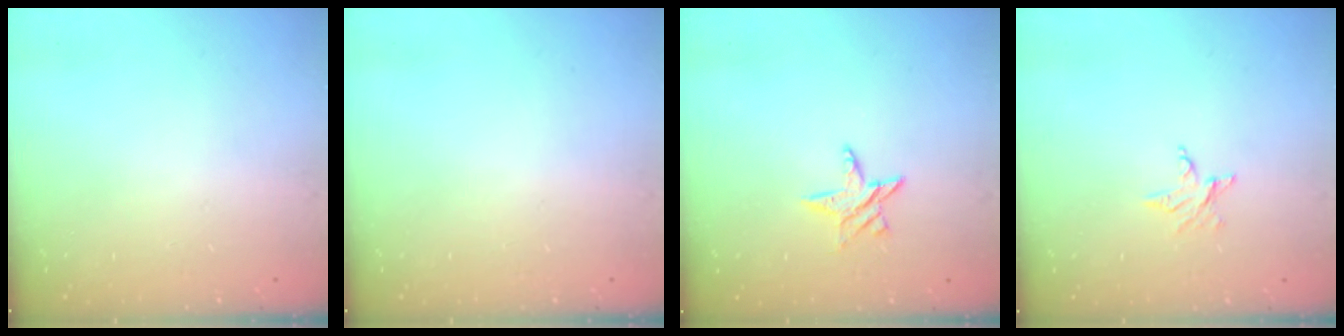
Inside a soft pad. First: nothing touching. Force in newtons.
{"total": 0.0}
{"total": 5.3, "press": 5.2, "slide": 0.6}
{"total": 2.5, "press": 2.5, "slide": 0.4}